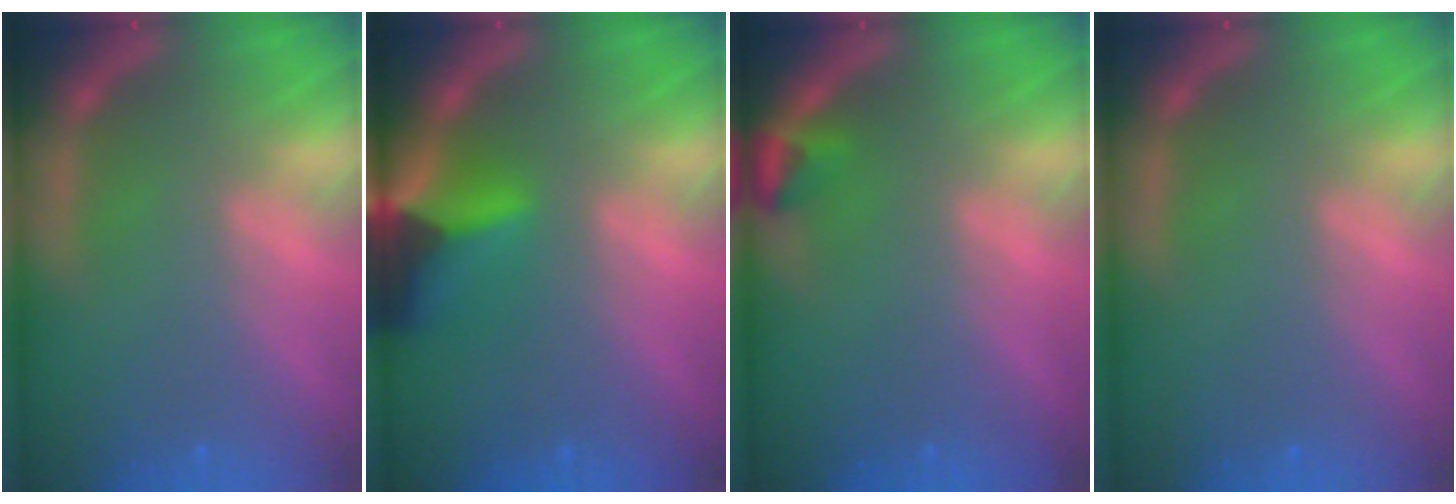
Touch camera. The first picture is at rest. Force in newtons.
{"total": 6.4}
{"total": 1.5}
{"total": 0.0}